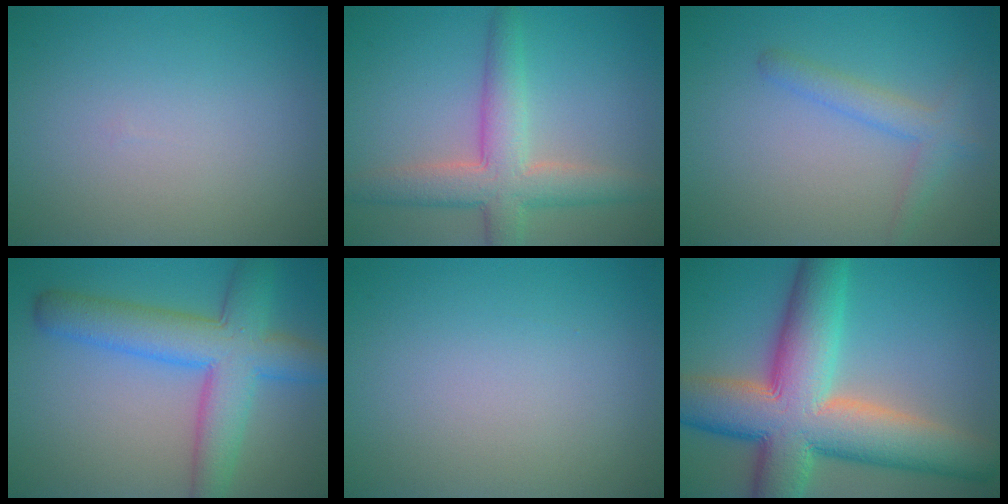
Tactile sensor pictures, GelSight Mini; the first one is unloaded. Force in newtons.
{"total": 5.6, "press": 5.6, "slide": 0.3}
{"total": 2.4, "press": 2.4, "slide": 0.1}
{"total": 7.9, "press": 7.9, "slide": 0.2}
{"total": 0.0}
{"total": 13.6, "press": 13.5, "slide": 0.7}